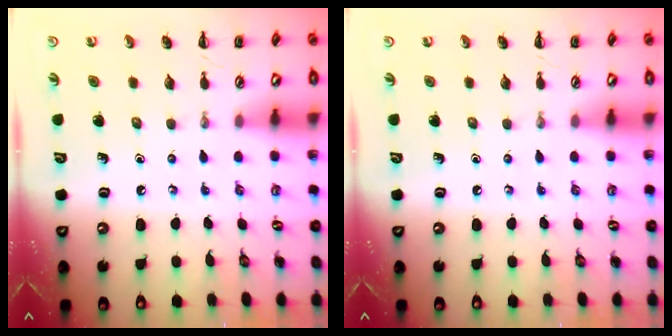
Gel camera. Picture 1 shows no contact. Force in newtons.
{"total": 0.0}